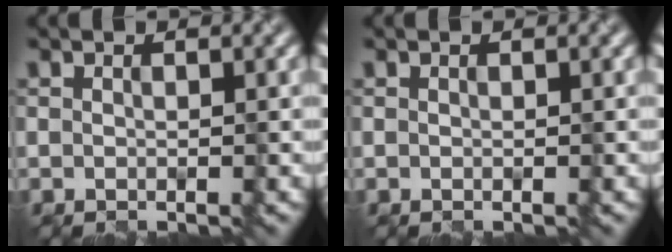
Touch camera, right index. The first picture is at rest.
{"total": 0.0}